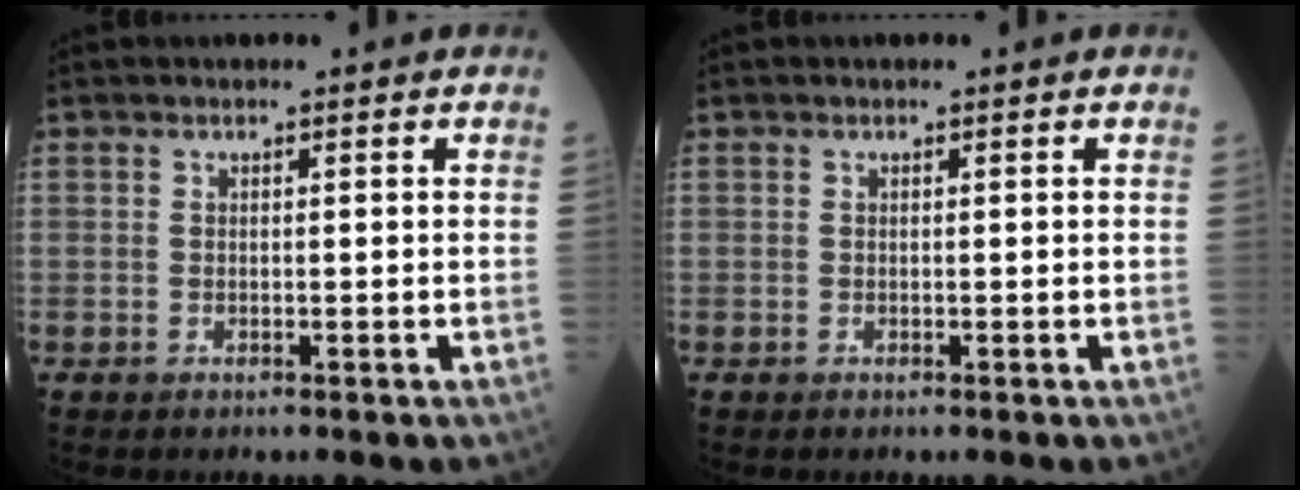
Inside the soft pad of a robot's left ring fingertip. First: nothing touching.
{"total": 0.0}